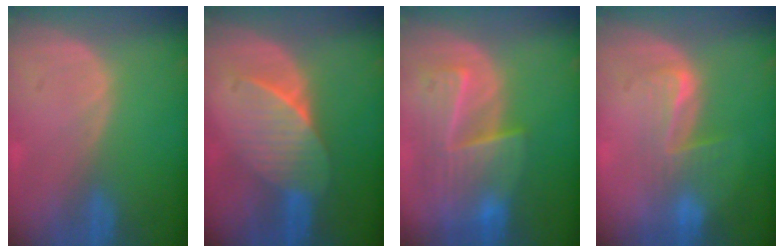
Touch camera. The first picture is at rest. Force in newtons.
{"total": 7.4, "press": 6.7, "slide": 3.0}
{"total": 9.3, "press": 8.3, "slide": 4.2}
{"total": 4.6, "press": 4.4, "slide": 1.4}